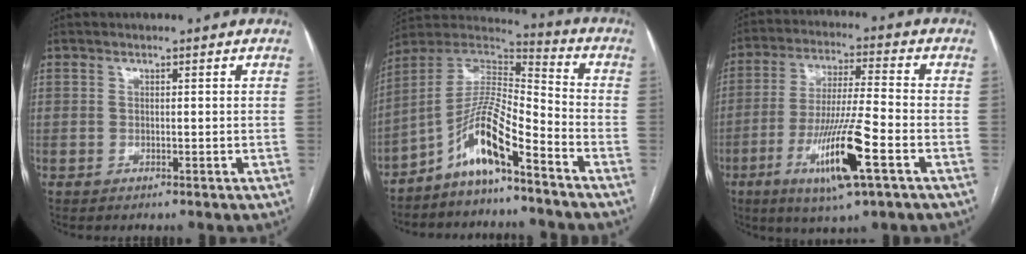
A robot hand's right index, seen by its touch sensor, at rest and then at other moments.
{"total": 11.2, "force": [-6.9, 1.5, 8.7], "torque": [-0.174, 0.020, -0.131]}
{"total": 13.8, "force": [-5.5, 0.6, 12.6], "torque": [-0.244, -0.021, -0.097]}